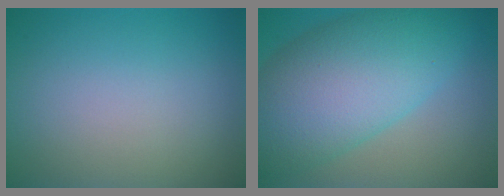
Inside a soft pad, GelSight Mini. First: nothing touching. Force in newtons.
{"total": 11.1, "press": 11.1, "slide": 0.2}